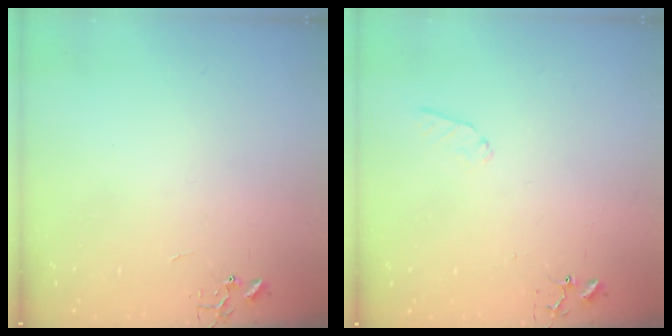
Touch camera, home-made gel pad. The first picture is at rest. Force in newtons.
{"total": 6.6, "press": 6.5, "slide": 0.6}